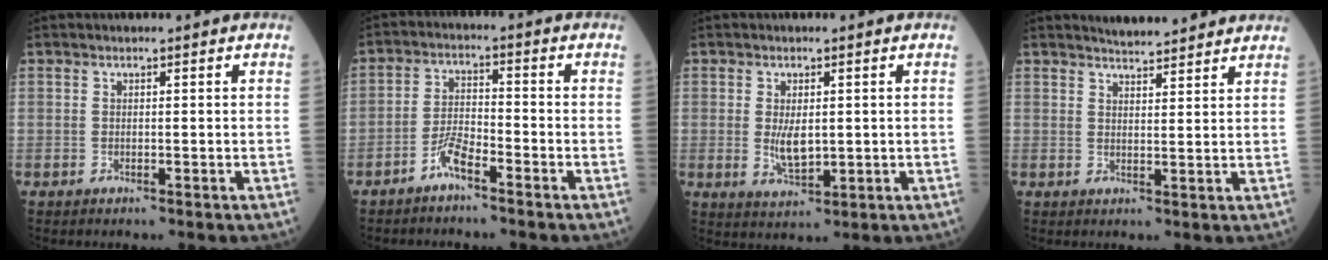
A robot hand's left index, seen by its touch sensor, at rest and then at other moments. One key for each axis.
{"total": 4.3, "fx": -3.2, "fy": 0.7, "fz": 2.8, "tx": -0.061, "ty": 0.001, "tz": -0.065}
{"total": 4.2, "fx": 0.0, "fy": 1.9, "fz": 3.8, "tx": -0.074, "ty": -0.011, "tz": 0.008}
{"total": 6.5, "fx": 6.2, "fy": 0.8, "fz": 1.8, "tx": -0.031, "ty": 0.015, "tz": 0.081}